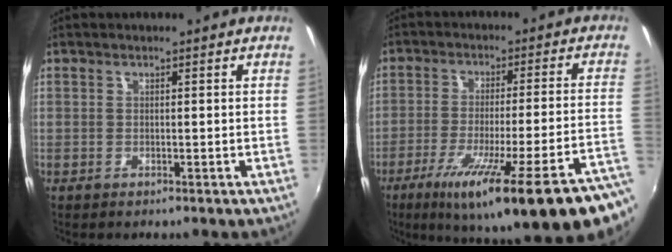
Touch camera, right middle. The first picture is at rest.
{"total": 26.8, "force": [-18.4, 1.8, 19.3], "torque": [-0.285, -0.085, -0.261]}